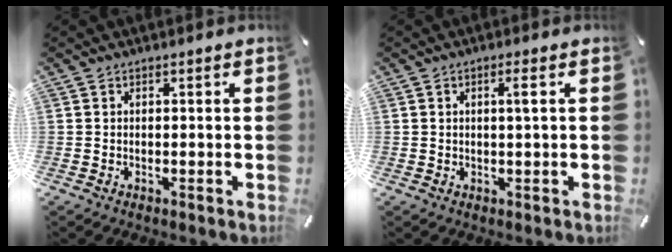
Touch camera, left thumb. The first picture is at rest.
{"total": 2.4, "force": [0.6, 0.3, 2.3], "torque": [-0.047, 0.003, 0.007]}